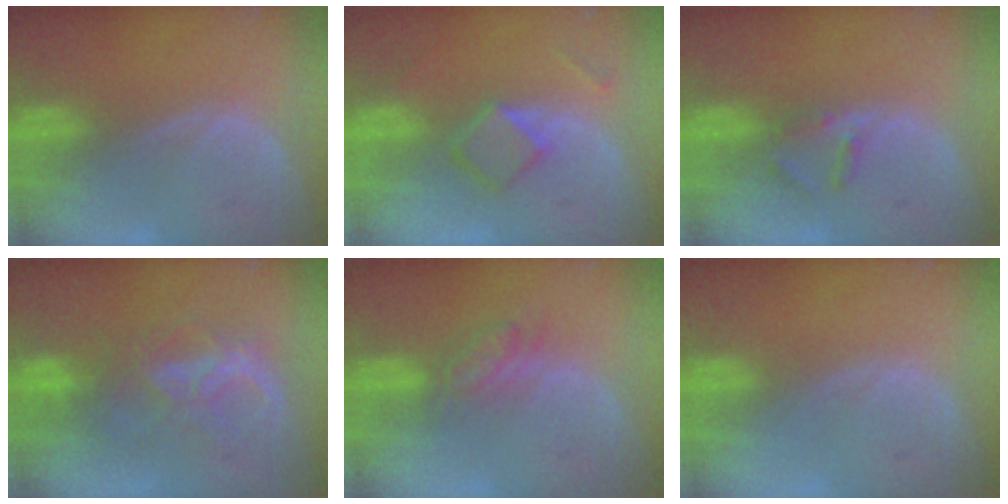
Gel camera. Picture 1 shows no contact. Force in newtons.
{"total": 4.6, "press": 4.5, "slide": 1.0}
{"total": 2.5, "press": 2.3, "slide": 1.0}
{"total": 6.5, "press": 6.5, "slide": 0.5}
{"total": 4.8, "press": 4.2, "slide": 2.1}
{"total": 0.0}